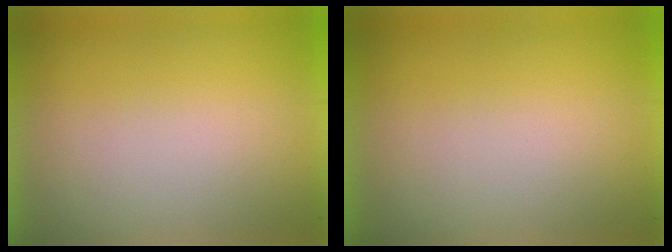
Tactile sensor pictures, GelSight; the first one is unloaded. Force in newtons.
{"total": 0.0}